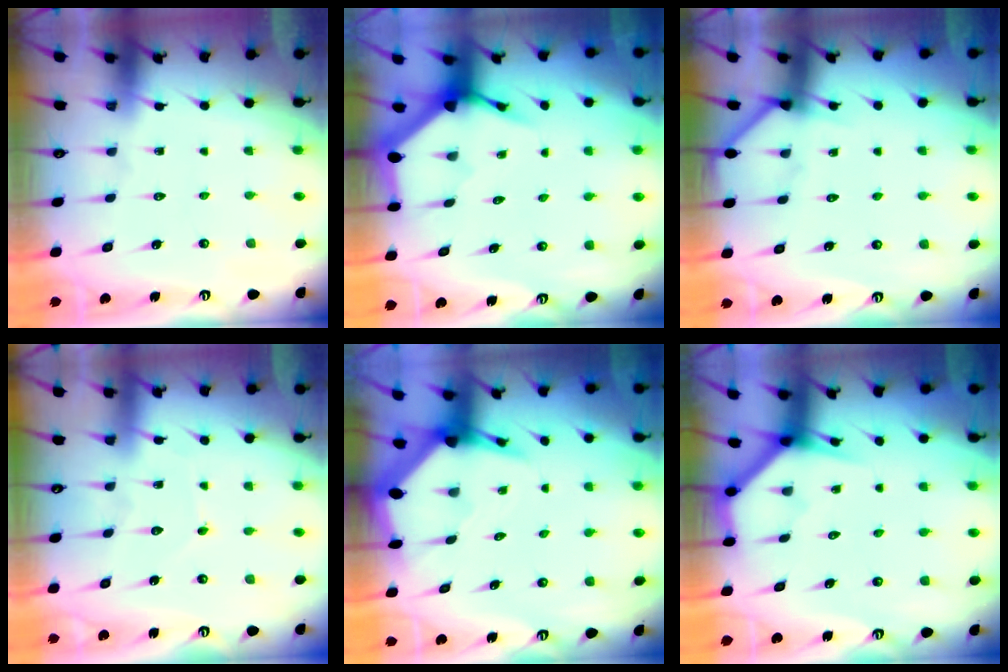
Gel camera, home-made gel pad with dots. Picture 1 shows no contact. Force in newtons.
{"total": 3.7, "press": 3.7, "slide": 0.5}
{"total": 3.0, "press": 3.0, "slide": 0.2}
{"total": 3.5, "press": 3.5, "slide": 0.4}
{"total": 4.9, "press": 4.9, "slide": 0.6}
{"total": 3.8, "press": 3.8, "slide": 0.2}